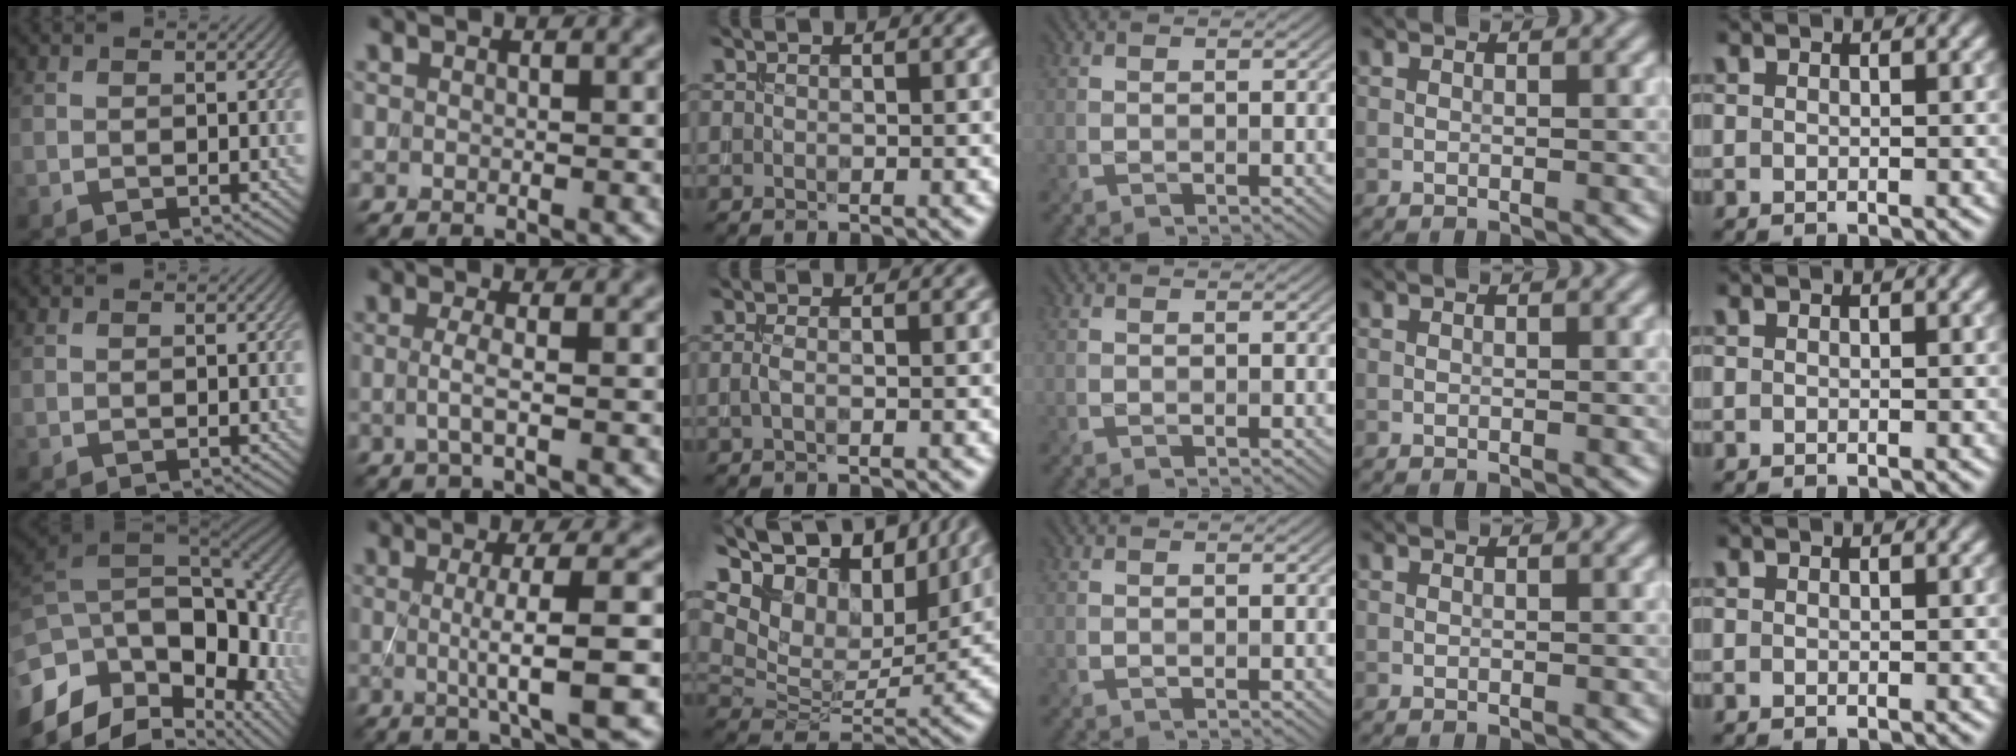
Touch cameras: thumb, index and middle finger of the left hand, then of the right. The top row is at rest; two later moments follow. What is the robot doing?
{"motion": "extract", "object": "backpack"}